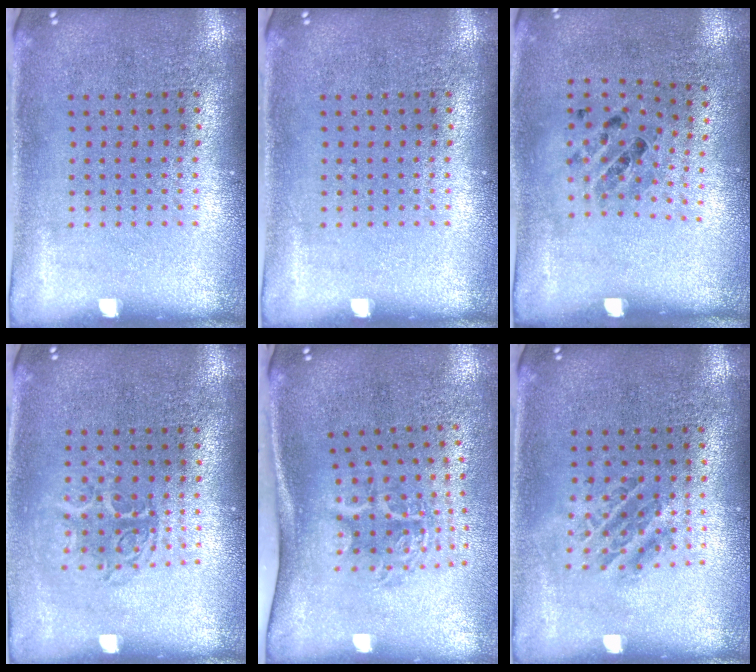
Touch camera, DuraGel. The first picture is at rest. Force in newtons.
{"total": 0.0}
{"total": 1.1, "press": 0.7, "slide": 0.8}
{"total": 1.3, "press": 1.1, "slide": 0.7}
{"total": 1.9, "press": 1.2, "slide": 1.4}
{"total": 1.2, "press": 1.1, "slide": 0.6}